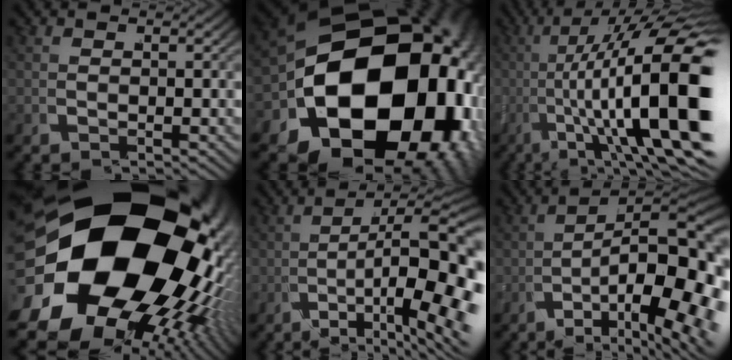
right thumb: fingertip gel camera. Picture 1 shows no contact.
{"total": 37.7, "force": [-1.8, 25.4, 27.8], "torque": [-0.450, -0.083, 0.003]}
{"total": 17.2, "force": [0.7, 7.6, 15.5], "torque": [-0.263, -0.024, 0.029]}
{"total": 39.6, "force": [-0.3, 26.8, 29.2], "torque": [-0.484, -0.062, 0.011]}
{"total": 13.1, "force": [-3.0, 7.1, 10.6], "torque": [-0.170, -0.052, -0.021]}
{"total": 16.3, "force": [-3.0, 9.9, 12.6], "torque": [-0.191, -0.057, -0.023]}